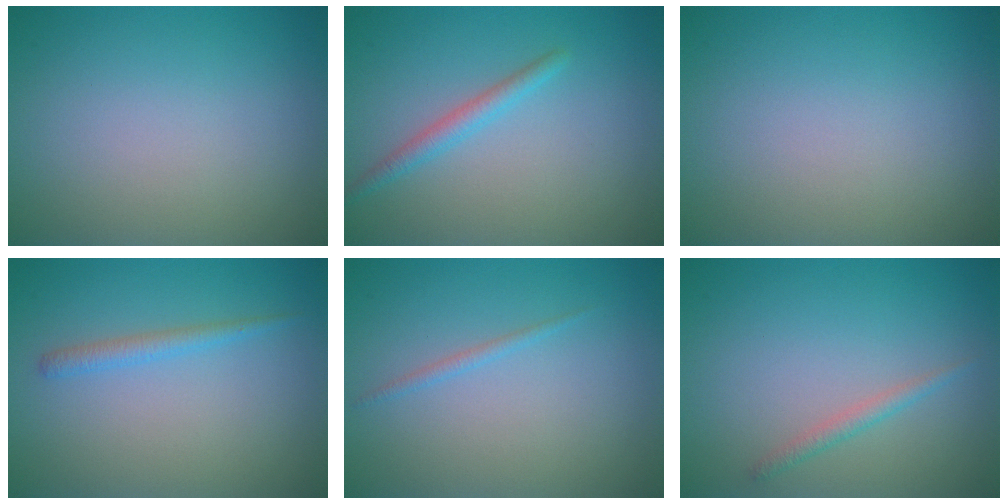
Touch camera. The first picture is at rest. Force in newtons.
{"total": 1.8, "press": 1.8, "slide": 0.1}
{"total": 0.0}
{"total": 1.5, "press": 1.5, "slide": 0.0}
{"total": 0.7, "press": 0.7, "slide": 0.0}
{"total": 1.2, "press": 1.1, "slide": 0.0}